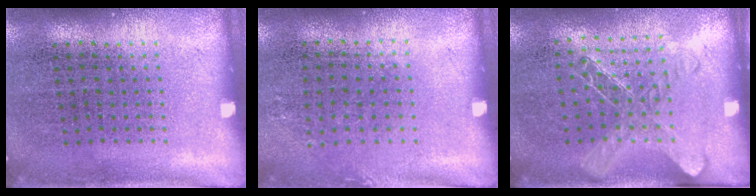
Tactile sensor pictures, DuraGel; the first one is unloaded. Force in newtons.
{"total": 0.8, "press": 0.7, "slide": 0.5}
{"total": 1.4, "press": 1.2, "slide": 0.7}